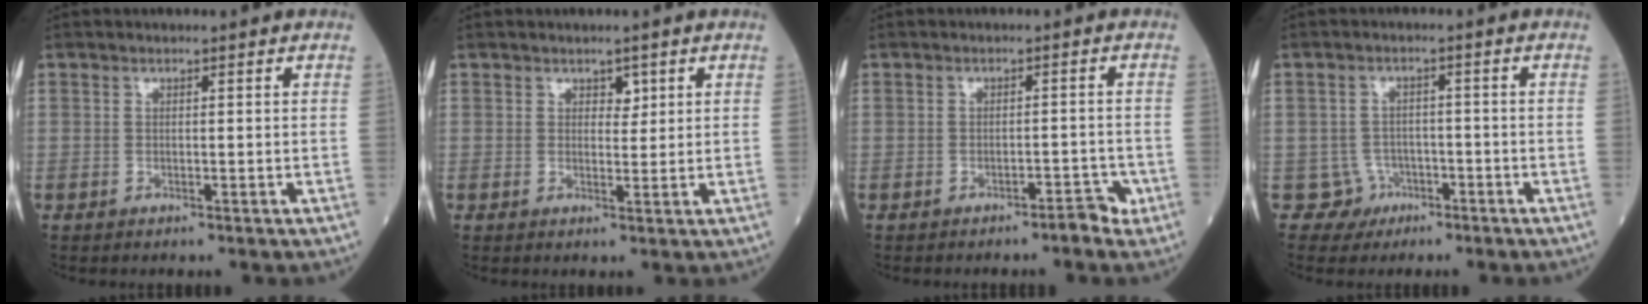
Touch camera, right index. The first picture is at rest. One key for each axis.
{"total": 1.7, "fx": 1.0, "fy": 1.0, "fz": 0.9, "tx": -0.009, "ty": -0.001, "tz": 0.015}
{"total": 2.5, "fx": -1.7, "fy": 0.7, "fz": 1.7, "tx": -0.017, "ty": 0.004, "tz": -0.026}
{"total": 3.6, "fx": -1.8, "fy": 3.1, "fz": -0.8, "tx": 0.019, "ty": 0.016, "tz": -0.026}